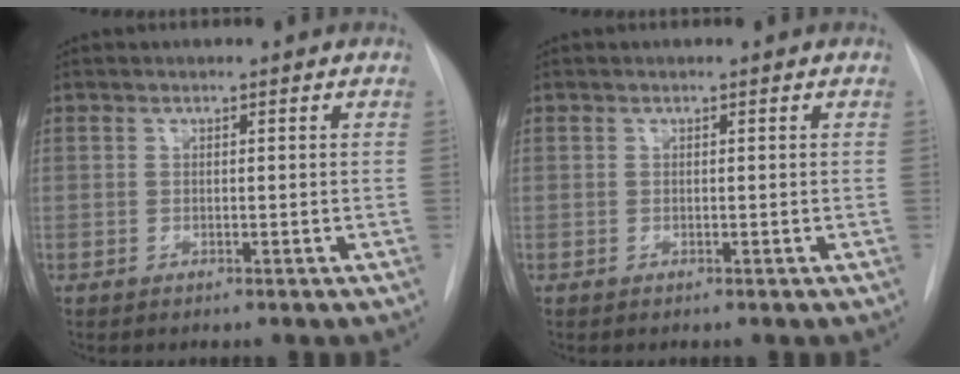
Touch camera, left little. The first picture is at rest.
{"total": 0.0}